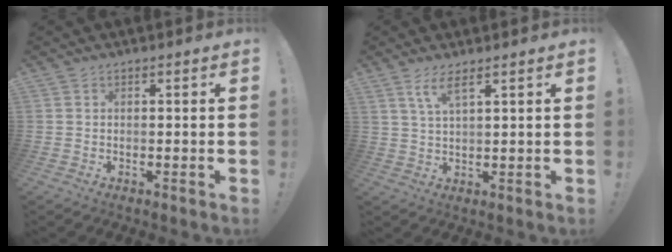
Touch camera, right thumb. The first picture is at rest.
{"total": 5.0, "force": [3.2, 0.8, 3.8], "torque": [-0.077, -0.007, 0.055]}